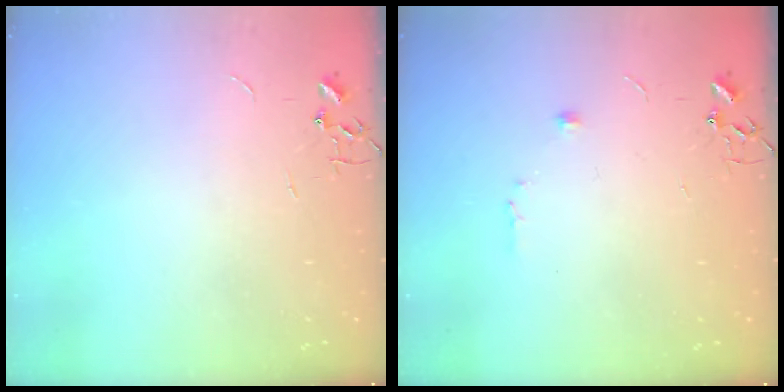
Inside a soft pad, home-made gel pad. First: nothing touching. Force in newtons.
{"total": 6.2, "press": 6.0, "slide": 1.6}